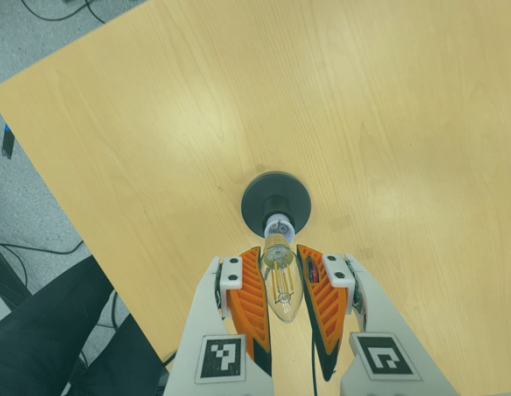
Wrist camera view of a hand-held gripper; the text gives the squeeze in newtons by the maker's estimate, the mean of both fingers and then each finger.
{"total": 20.4, "left": 21.5, "right": 19.3}